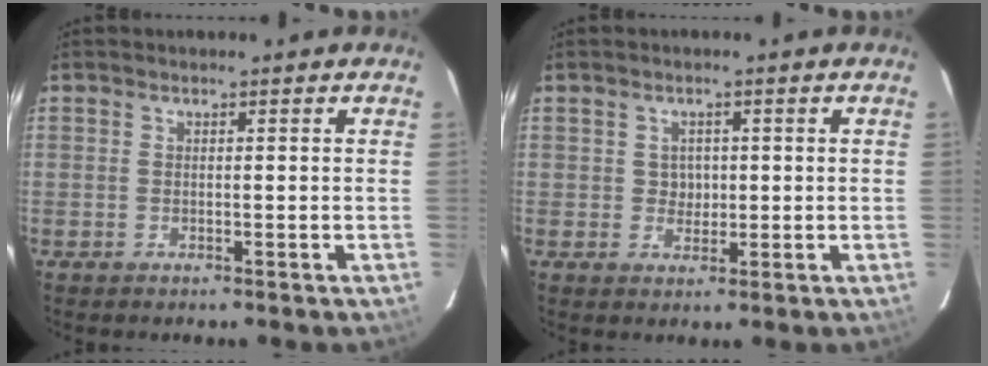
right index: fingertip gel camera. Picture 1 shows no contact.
{"total": 2.6, "force": [0.2, 2.5, 0.7], "torque": [-0.007, 0.008, 0.004]}